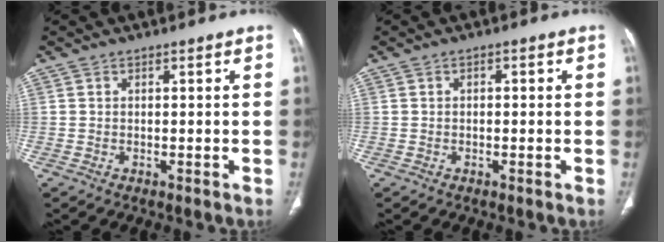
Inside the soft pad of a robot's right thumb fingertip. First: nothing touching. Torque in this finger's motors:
{"motor_torque": [-0.38, 0.32, -0.12, 0.67, 0.05]}